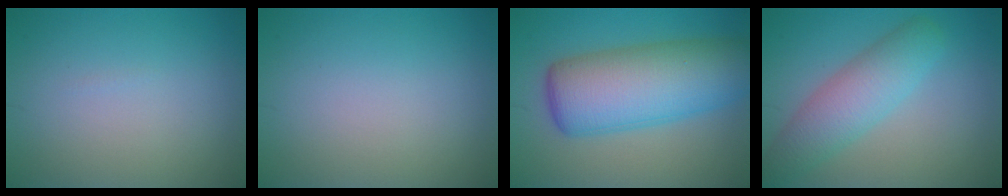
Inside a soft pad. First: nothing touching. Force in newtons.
{"total": 0.0}
{"total": 10.3, "press": 10.3, "slide": 0.4}
{"total": 5.0, "press": 5.0, "slide": 0.1}